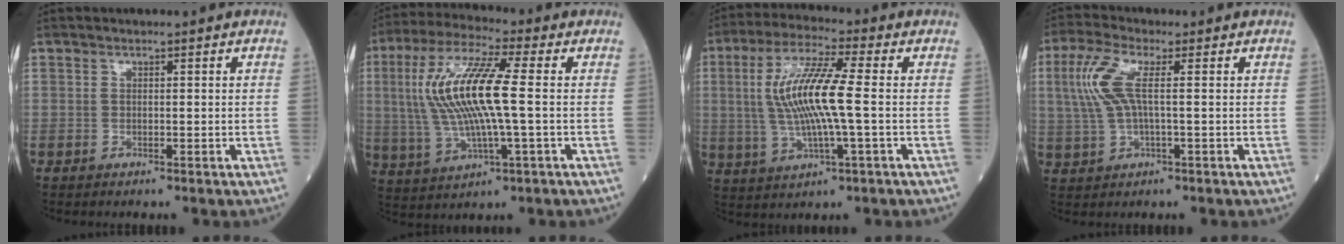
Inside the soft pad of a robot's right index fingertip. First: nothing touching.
{"total": 14.3, "force": [0.8, 2.0, 14.1], "torque": [-0.304, 0.014, 0.015]}
{"total": 12.0, "force": [0.3, 1.3, 12.0], "torque": [-0.248, 0.010, 0.005]}
{"total": 6.9, "force": [1.2, 1.7, 6.6], "torque": [-0.166, 0.015, 0.023]}